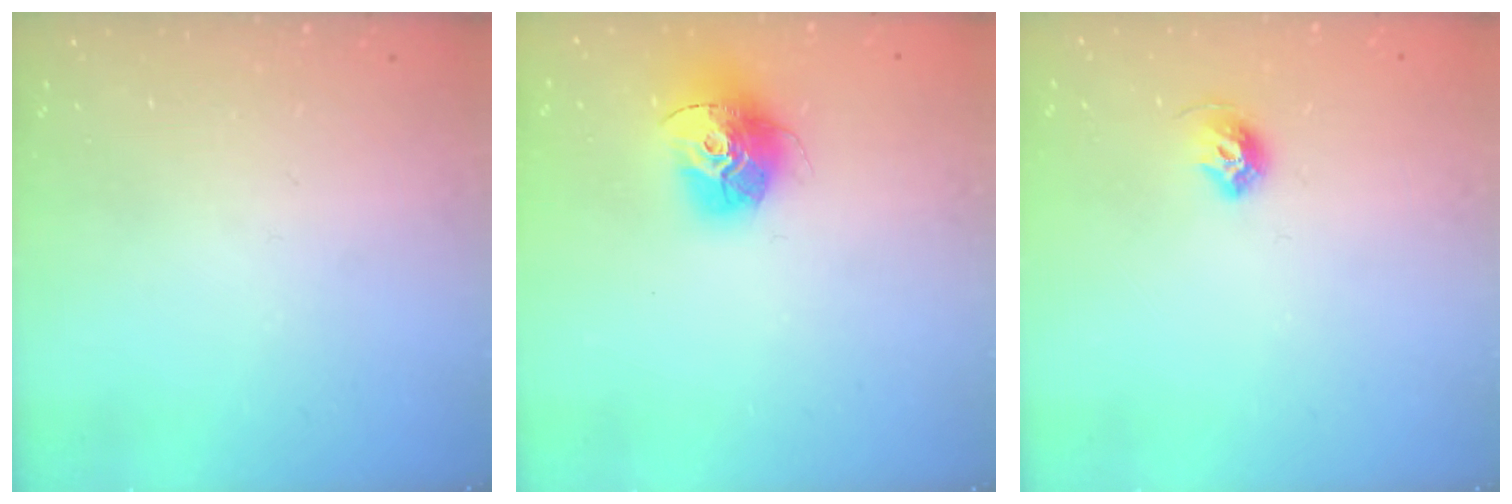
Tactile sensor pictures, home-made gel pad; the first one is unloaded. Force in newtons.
{"total": 15.2, "press": 15.2, "slide": 1.5}
{"total": 7.3, "press": 7.3, "slide": 0.8}